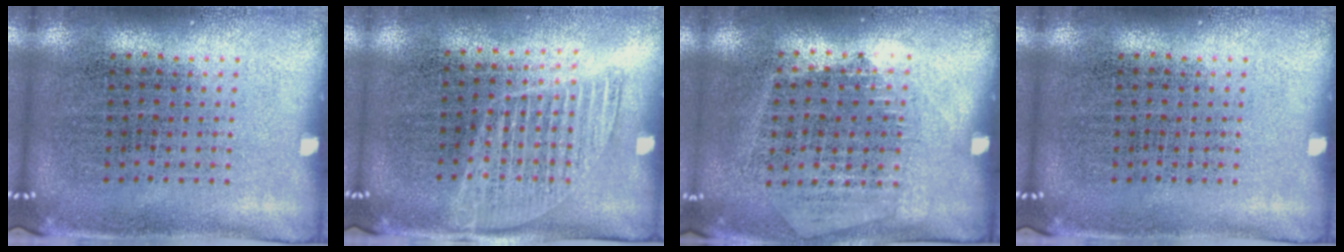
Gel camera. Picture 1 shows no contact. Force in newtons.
{"total": 1.2, "press": 1.1, "slide": 0.5}
{"total": 1.2, "press": 1.1, "slide": 0.5}
{"total": 0.0}